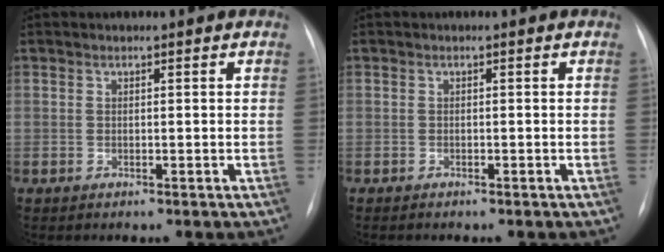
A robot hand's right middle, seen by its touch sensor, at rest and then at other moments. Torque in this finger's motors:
{"motor_torque": [0.85, -0.80, 0.11, 0.01]}